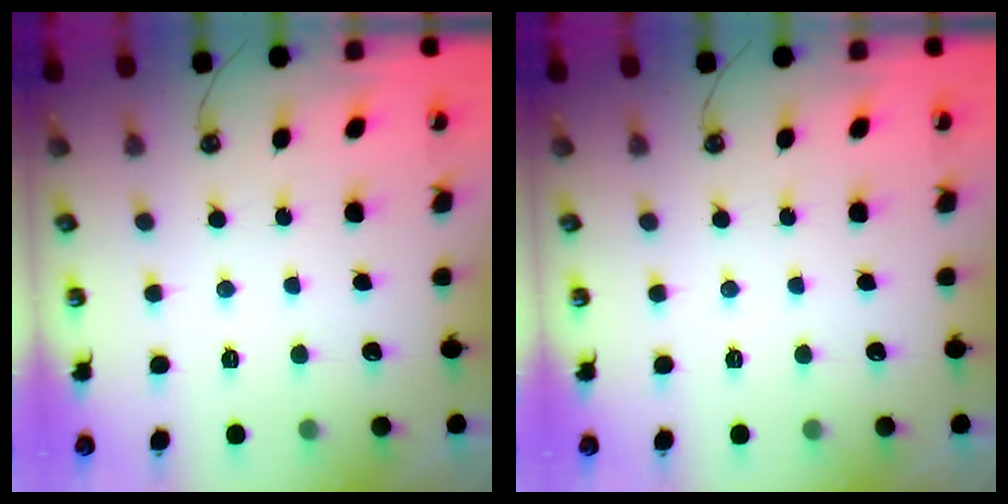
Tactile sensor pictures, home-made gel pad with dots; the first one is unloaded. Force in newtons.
{"total": 0.0}